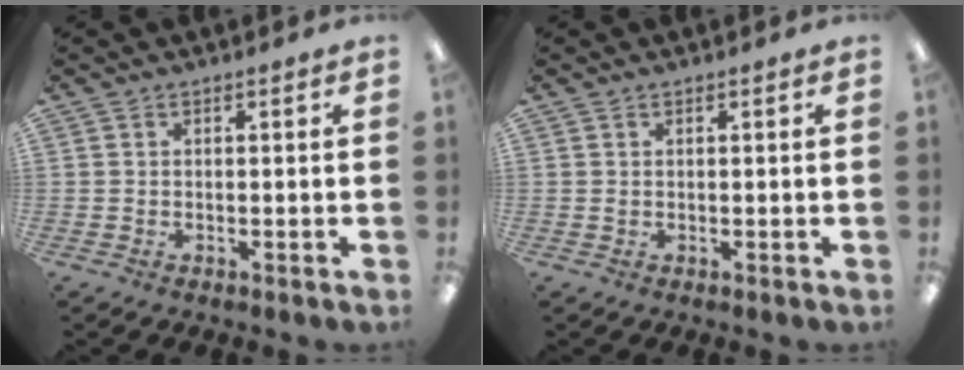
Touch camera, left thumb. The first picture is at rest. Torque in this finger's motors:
{"motor_torque": [0.06, 0.24, 0.04, 0.05, -0.01]}